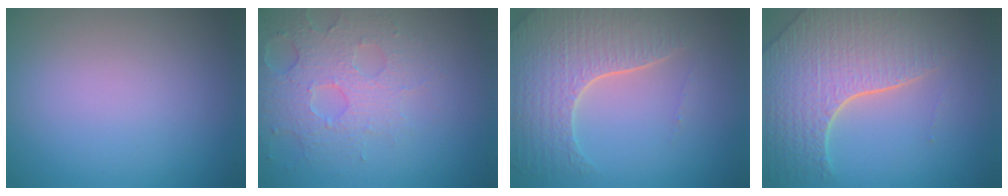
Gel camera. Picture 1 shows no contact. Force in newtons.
{"total": 4.0, "press": 4.0, "slide": 0.5}
{"total": 6.5, "press": 5.0, "slide": 4.2}
{"total": 8.2, "press": 5.9, "slide": 5.8}